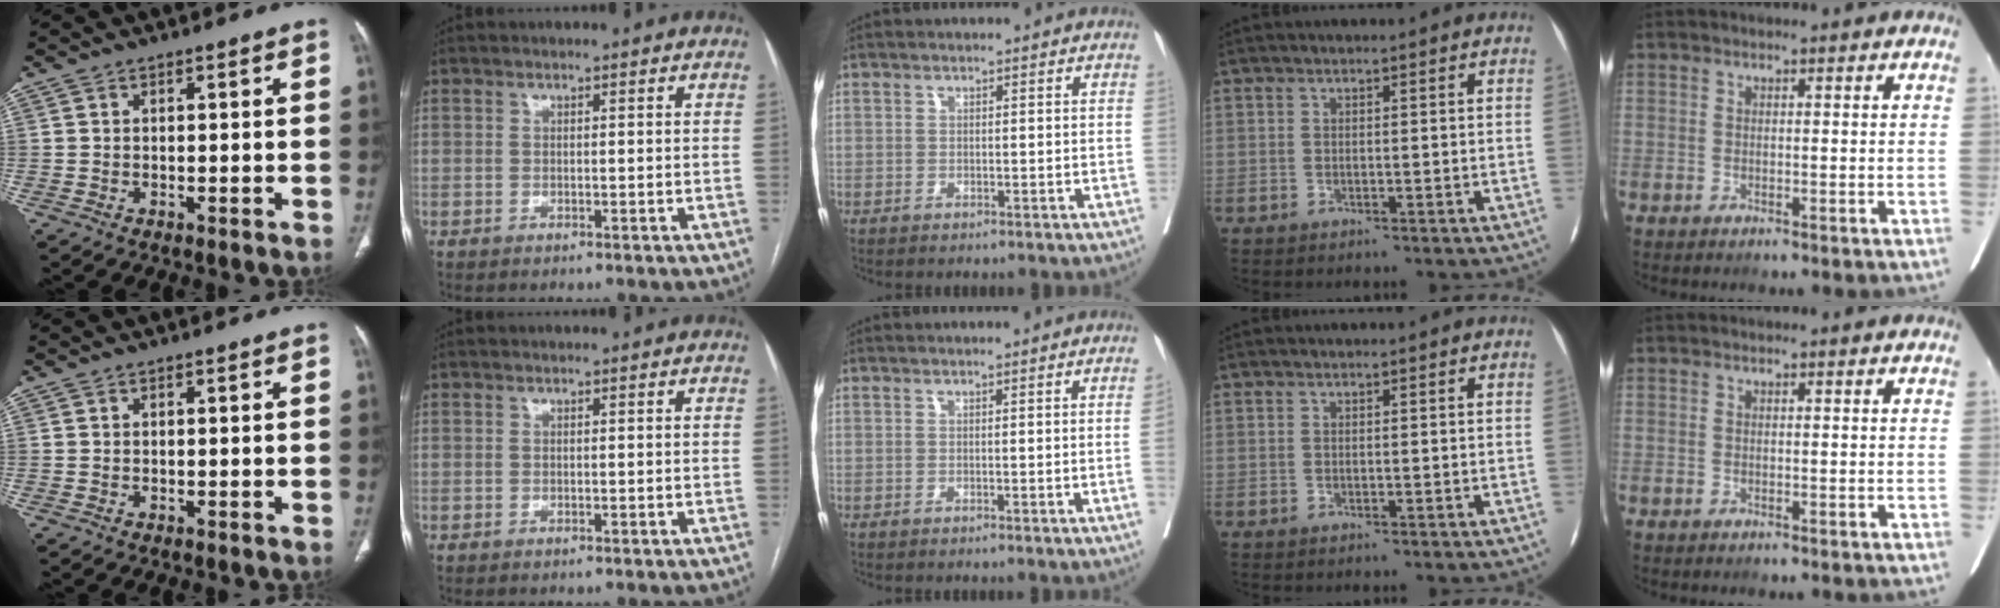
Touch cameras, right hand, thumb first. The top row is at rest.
{"middle": {"total": 1.2, "force": [-0.1, -0.5, 1.0], "torque": [-0.016, -0.002, 0.001]}}